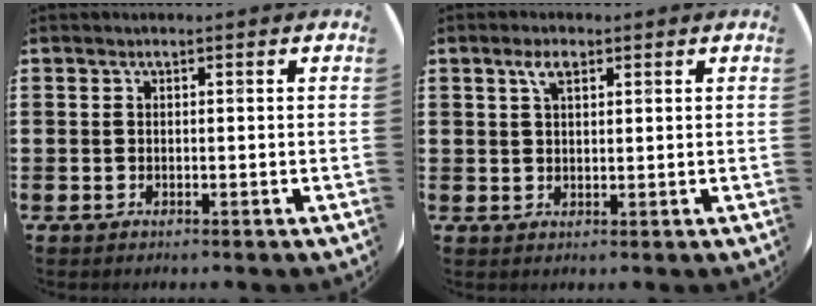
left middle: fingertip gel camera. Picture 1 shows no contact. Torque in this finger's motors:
{"motor_torque": [0.40, -0.05, 0.05, 0.01]}